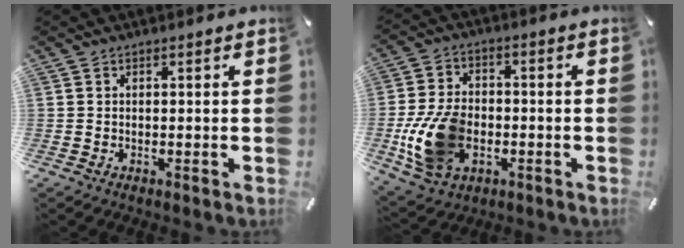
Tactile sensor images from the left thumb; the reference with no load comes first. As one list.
[{"total": 14.6, "force": [-3.5, 10.4, 9.7], "torque": [-0.203, 0.010, -0.058]}]